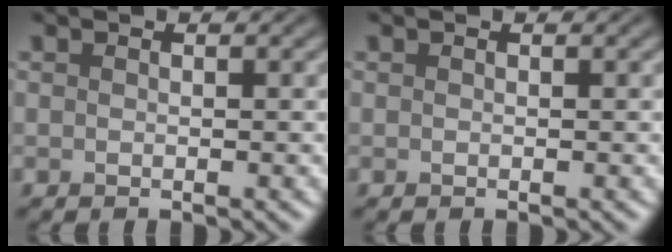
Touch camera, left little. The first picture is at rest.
{"total": 0.0}